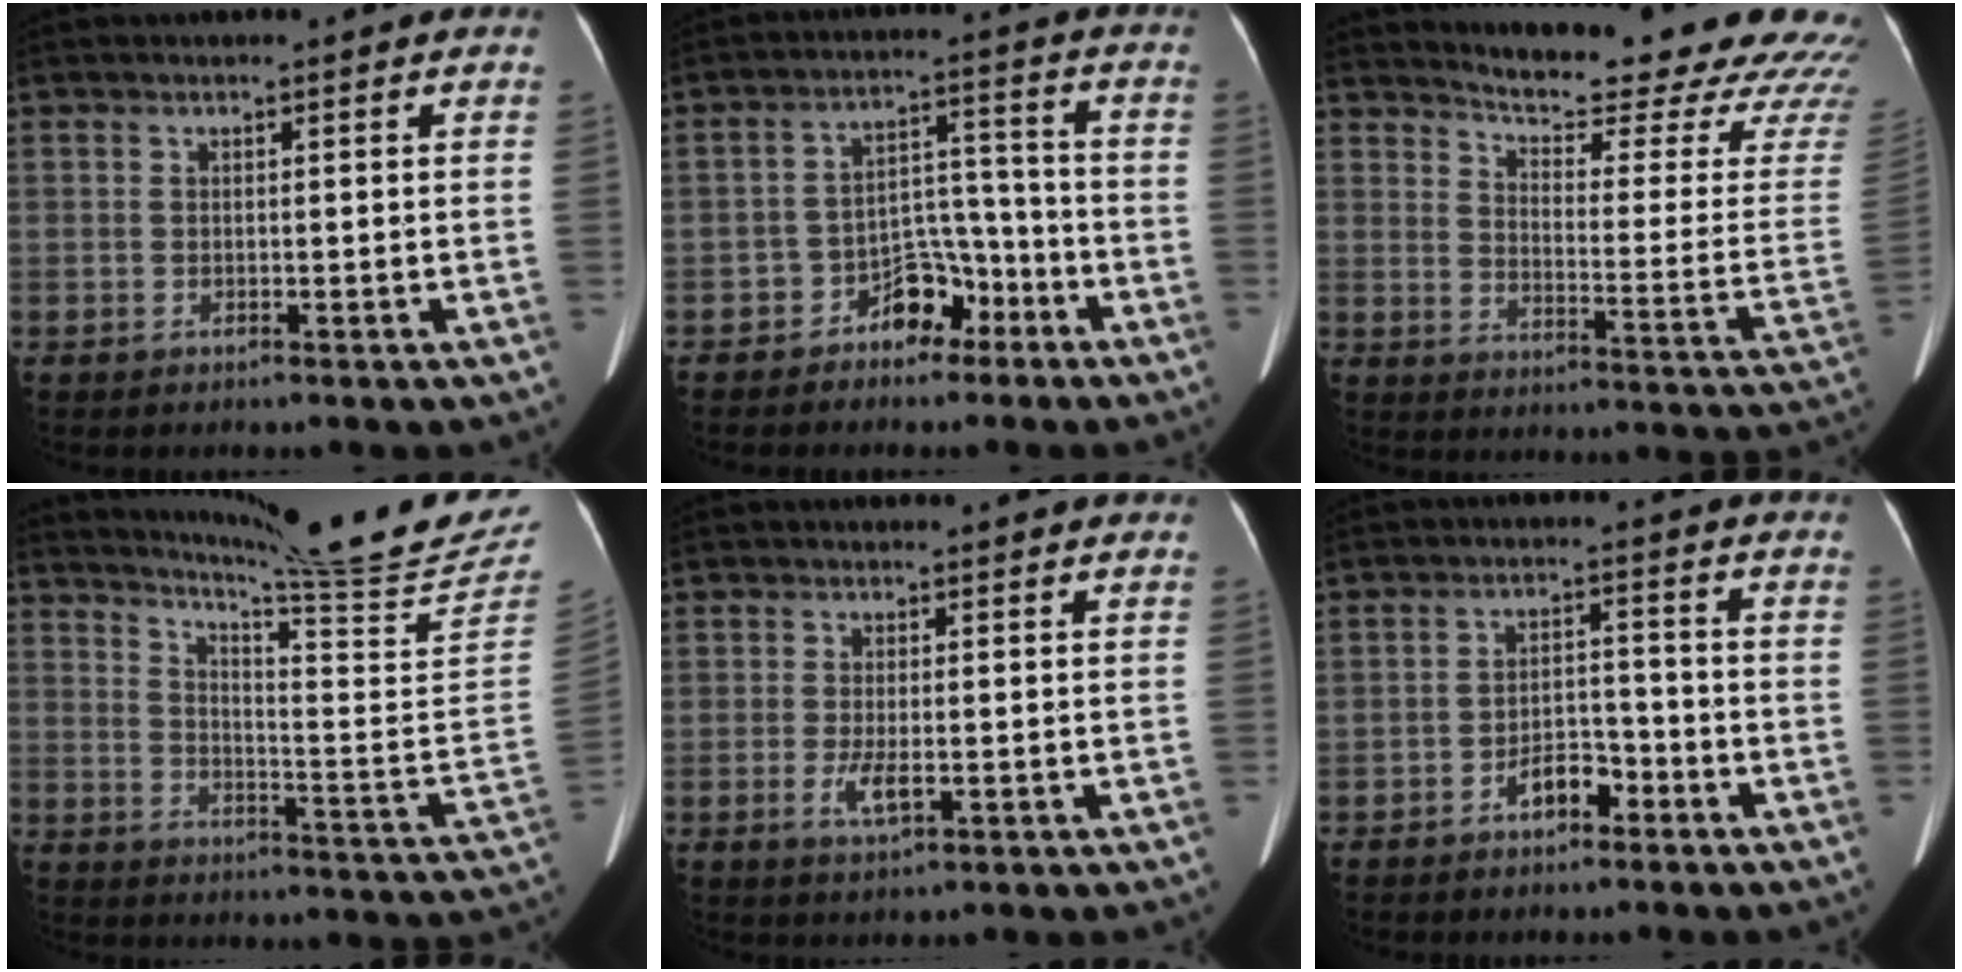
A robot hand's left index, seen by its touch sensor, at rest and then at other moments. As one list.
[{"total": 6.4, "force": [-4.2, 3.7, 3.1], "torque": [-0.052, 0.031, -0.068]}, {"total": 24.1, "force": [22.2, 2.8, 9.0], "torque": [-0.124, -0.100, 0.261]}, {"total": 21.5, "force": [19.1, -2.7, 9.5], "torque": [-0.155, -0.105, 0.256]}, {"total": 3.0, "force": [-0.6, 0.9, 2.8], "torque": [-0.055, -0.004, -0.007]}, {"total": 4.2, "force": [-2.7, 2.0, 2.5], "torque": [-0.044, 0.012, -0.047]}]